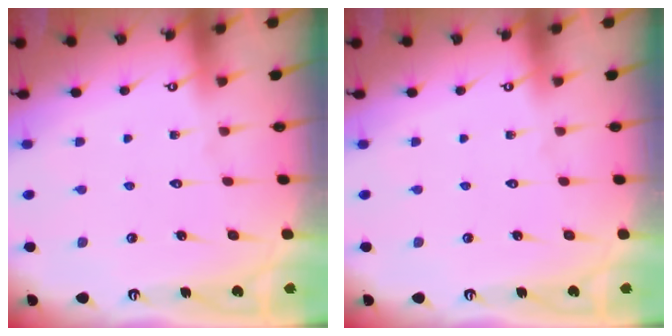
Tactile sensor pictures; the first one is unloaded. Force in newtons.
{"total": 0.0}